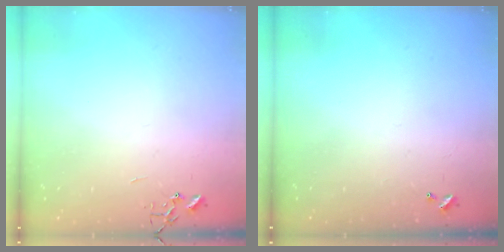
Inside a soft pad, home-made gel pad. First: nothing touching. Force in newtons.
{"total": 0.0}